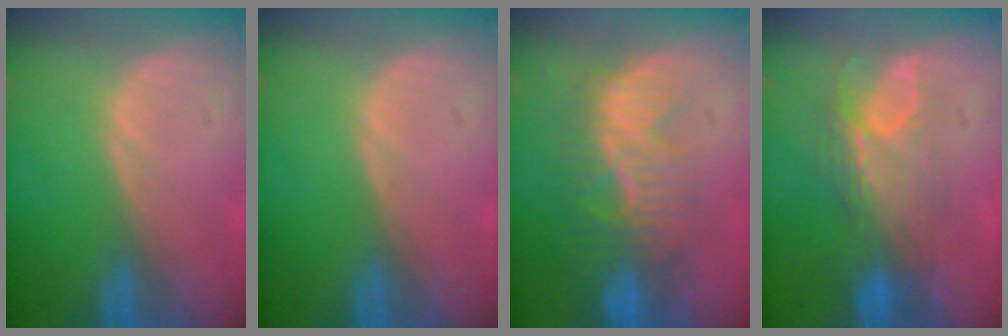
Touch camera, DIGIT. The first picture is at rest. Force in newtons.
{"total": 0.0}
{"total": 9.3, "press": 8.4, "slide": 3.9}
{"total": 7.3, "press": 6.6, "slide": 3.1}